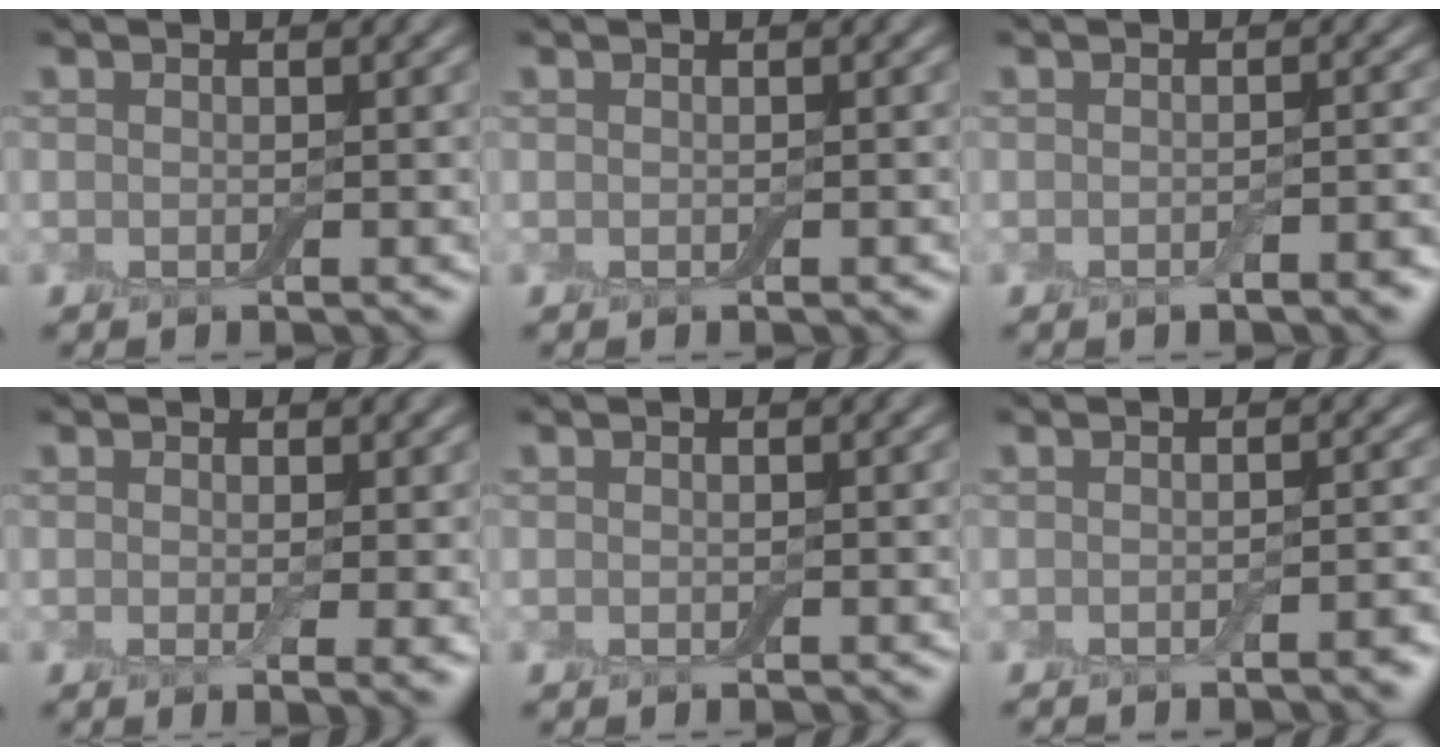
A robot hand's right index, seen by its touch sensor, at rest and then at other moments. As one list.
[{"total": 0.0}, {"total": 1.9, "force": [-0.9, 0.5, 1.6], "torque": [-0.021, -0.003, -0.012]}, {"total": 1.9, "force": [0.3, 0.3, 1.9], "torque": [-0.025, -0.010, 0.006]}, {"total": 0.0}, {"total": 1.7, "force": [-1.1, 0.4, 1.2], "torque": [-0.013, 0.001, -0.019]}]